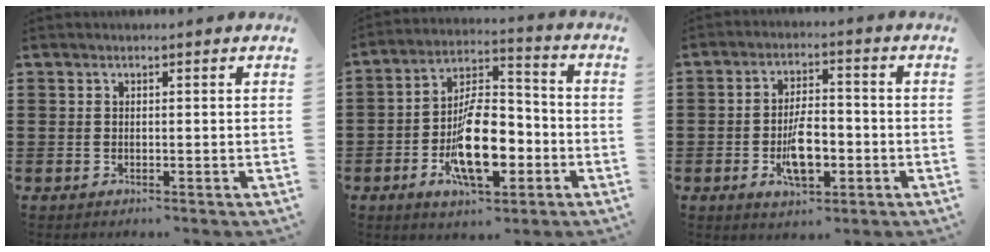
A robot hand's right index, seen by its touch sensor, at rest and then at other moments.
{"total": 13.2, "force": [-4.2, 6.1, 10.9], "torque": [-0.200, 0.006, -0.070]}
{"total": 7.3, "force": [-2.2, 3.3, 6.2], "torque": [-0.103, 0.006, -0.039]}